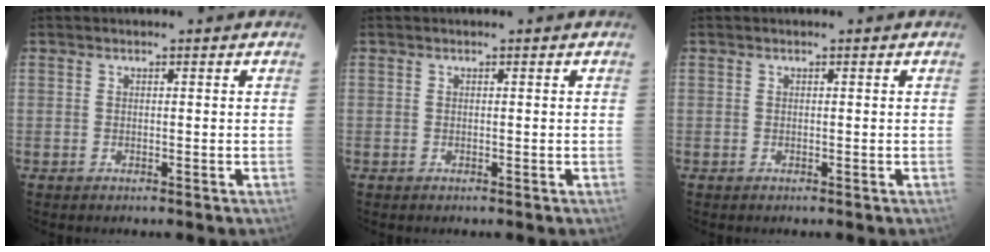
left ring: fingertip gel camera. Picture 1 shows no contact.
{"total": 0.0}
{"total": 0.0}